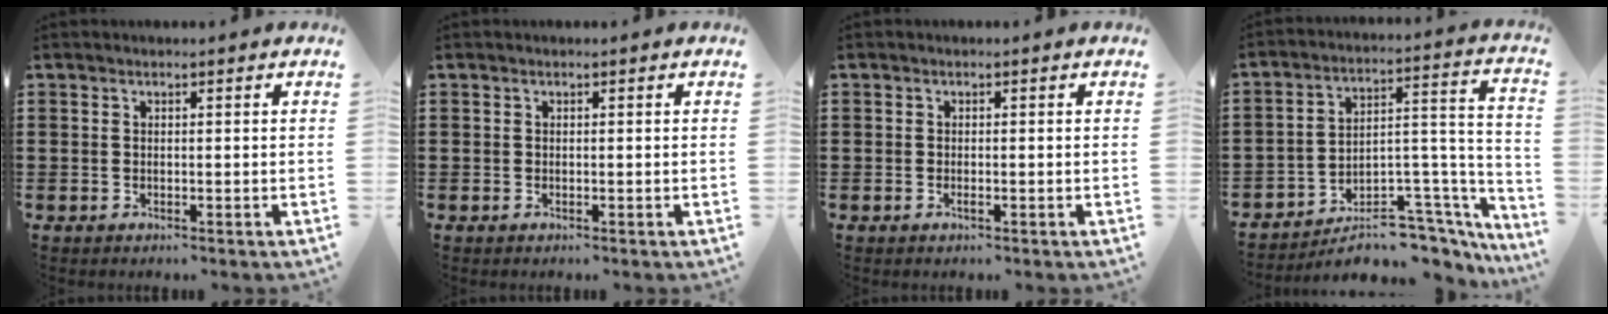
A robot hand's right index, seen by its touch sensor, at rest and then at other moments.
{"total": 0.0}
{"total": 0.6, "force": [-0.4, 0.1, 0.5], "torque": [-0.010, -0.004, -0.005]}
{"total": 7.4, "force": [-5.9, 2.9, 3.5], "torque": [-0.052, 0.010, -0.107]}